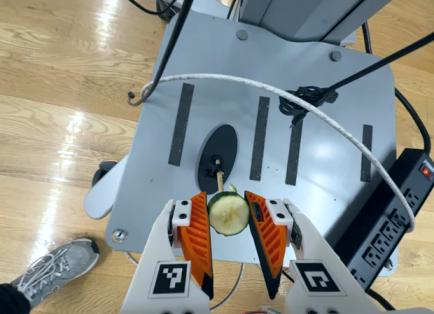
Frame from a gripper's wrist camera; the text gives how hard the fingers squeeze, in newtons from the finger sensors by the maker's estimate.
{"total": 7.9, "left": 7.9, "right": 7.8}